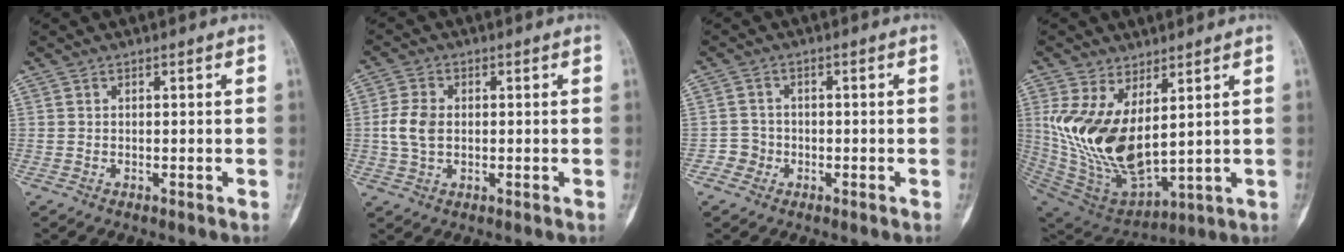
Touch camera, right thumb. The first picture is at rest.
{"total": 6.0, "force": [0.2, 4.0, 4.4], "torque": [-0.096, 0.004, 0.004]}
{"total": 2.5, "force": [-1.0, 2.3, -0.1], "torque": [0.017, 0.009, -0.023]}
{"total": 18.1, "force": [4.0, 9.2, 15.1], "torque": [-0.293, -0.038, 0.103]}